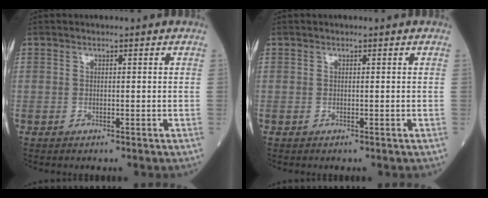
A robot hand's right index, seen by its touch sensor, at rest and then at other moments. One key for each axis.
{"total": 0.0}